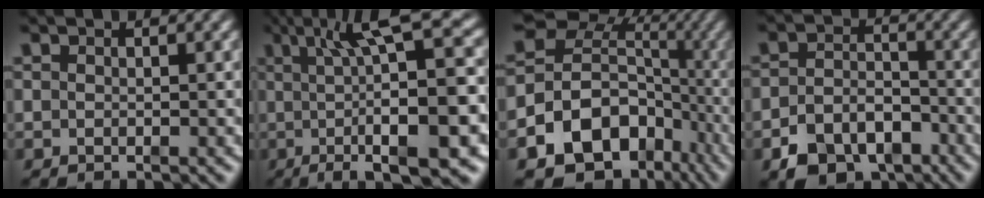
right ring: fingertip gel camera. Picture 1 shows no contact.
{"total": 9.6, "force": [0.4, 1.7, 9.4], "torque": [-0.122, 0.011, 0.009]}
{"total": 19.8, "force": [-5.1, 16.2, 10.2], "torque": [-0.191, -0.064, -0.074]}
{"total": 7.6, "force": [-5.2, 4.8, 2.8], "torque": [-0.032, -0.026, -0.084]}